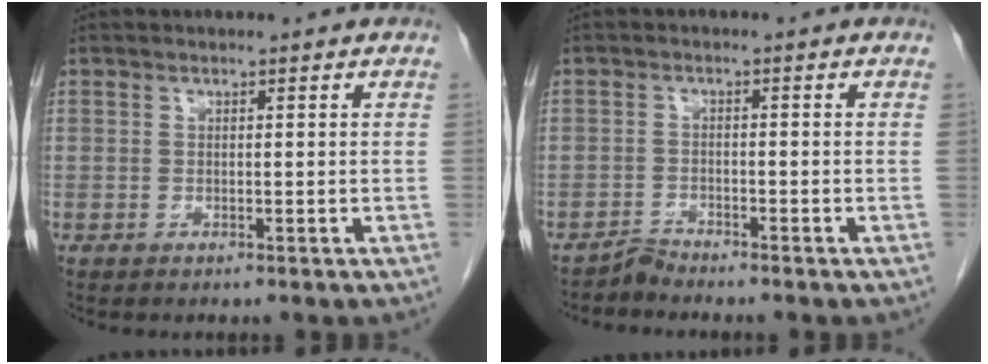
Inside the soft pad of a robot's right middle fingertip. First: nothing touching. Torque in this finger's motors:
{"motor_torque": [-0.34, -0.31, -0.07, -0.01]}